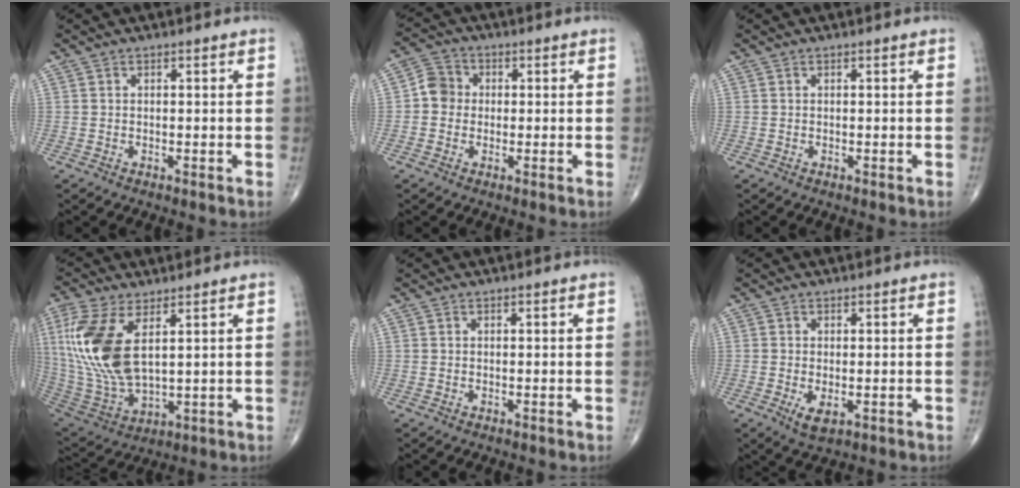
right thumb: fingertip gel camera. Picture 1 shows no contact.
{"total": 4.8, "force": [-0.2, 4.5, 1.8], "torque": [-0.013, 0.012, -0.014]}
{"total": 0.0}
{"total": 17.3, "force": [4.8, 8.2, 14.4], "torque": [-0.323, -0.019, 0.106]}
{"total": 0.0}
{"total": 3.4, "force": [-0.9, 1.7, 2.7], "torque": [-0.049, -0.008, -0.009]}